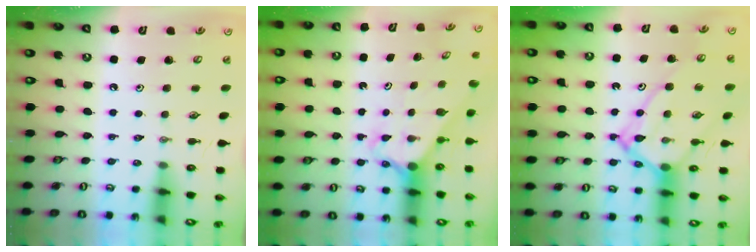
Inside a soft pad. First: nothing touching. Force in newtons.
{"total": 2.7, "press": 2.7, "slide": 0.2}
{"total": 13.9, "press": 13.8, "slide": 1.2}